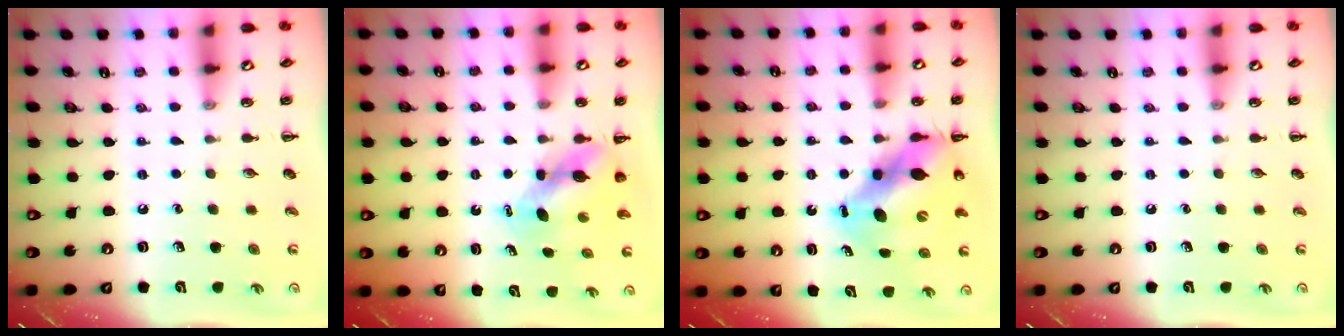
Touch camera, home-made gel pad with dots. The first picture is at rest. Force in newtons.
{"total": 5.8, "press": 5.8, "slide": 0.3}
{"total": 11.1, "press": 10.7, "slide": 3.0}
{"total": 0.0}